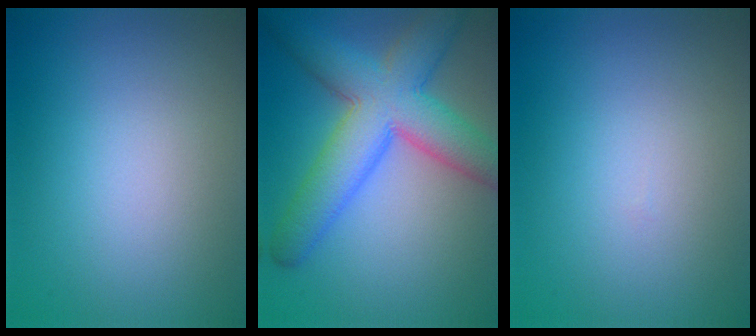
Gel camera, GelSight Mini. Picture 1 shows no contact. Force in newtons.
{"total": 9.0, "press": 9.0, "slide": 0.3}
{"total": 0.0}